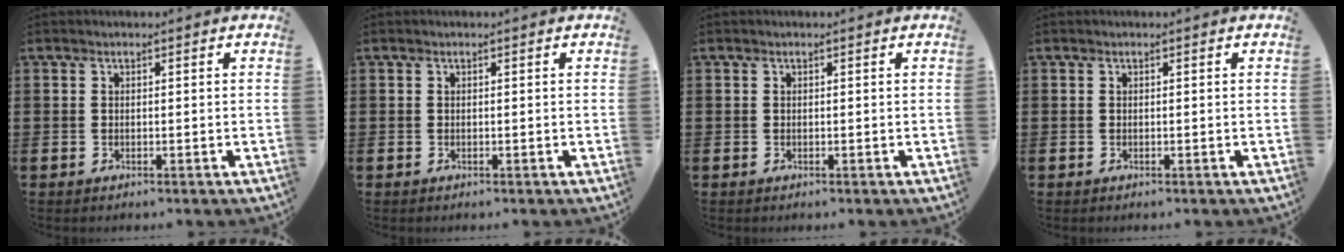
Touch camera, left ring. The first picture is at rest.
{"total": 0.0}
{"total": 0.0}
{"total": 0.0}